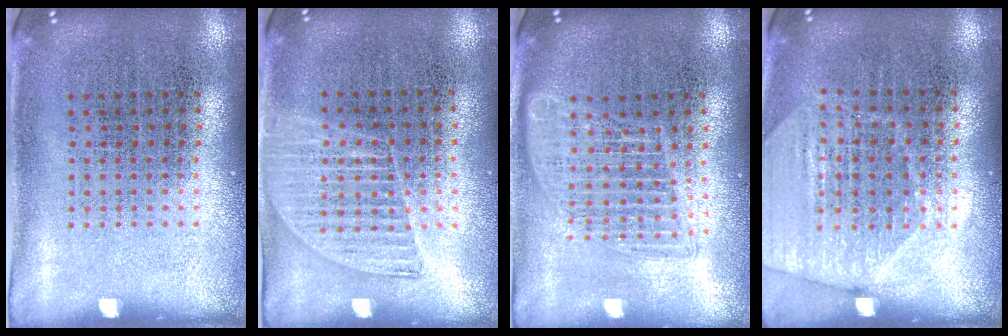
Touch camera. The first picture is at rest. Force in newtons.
{"total": 1.3, "press": 1.2, "slide": 0.5}
{"total": 1.7, "press": 1.5, "slide": 0.8}
{"total": 1.8, "press": 1.7, "slide": 0.5}